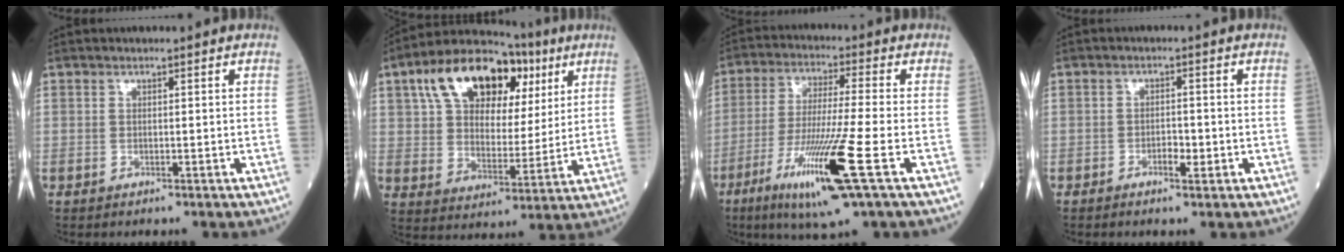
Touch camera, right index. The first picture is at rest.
{"total": 18.0, "force": [8.6, 10.0, 12.3], "torque": [-0.208, 0.038, 0.141]}
{"total": 14.6, "force": [-6.1, -0.4, 13.3], "torque": [-0.267, -0.034, -0.112]}
{"total": 2.7, "force": [-1.0, 1.0, 2.3], "torque": [-0.038, 0.002, -0.013]}